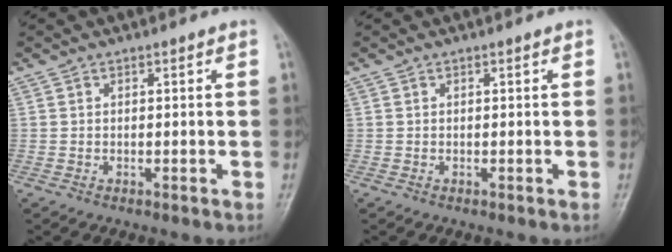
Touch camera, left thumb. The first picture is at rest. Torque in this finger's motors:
{"motor_torque": [0.00, 0.00, -0.34, -0.13, 0.00]}